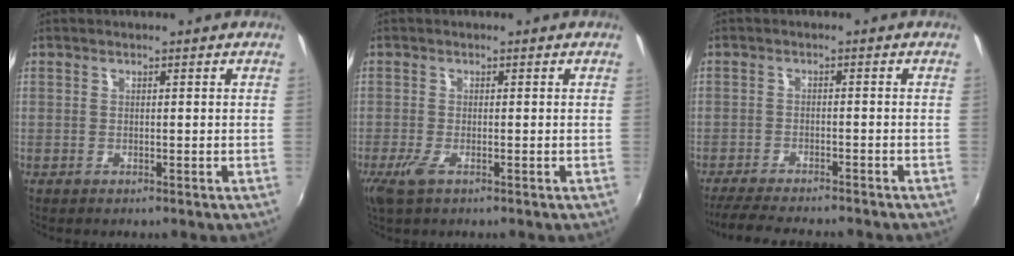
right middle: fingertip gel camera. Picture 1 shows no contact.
{"total": 3.0, "force": [-1.6, 0.8, 2.4], "torque": [-0.053, -0.011, -0.029]}
{"total": 10.0, "force": [-9.0, 1.2, 4.2], "torque": [-0.100, -0.021, -0.141]}